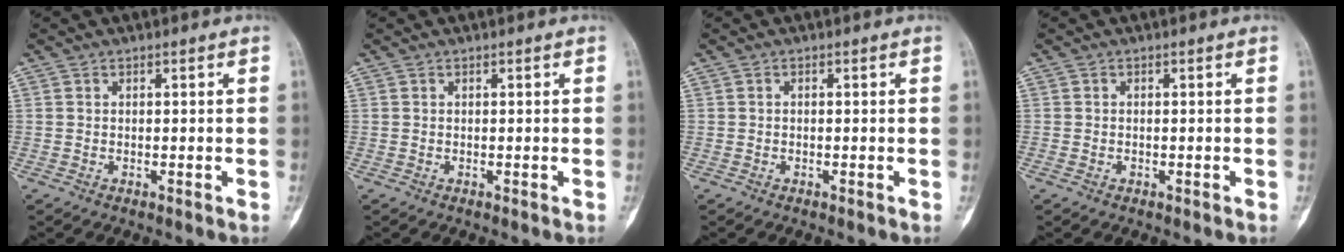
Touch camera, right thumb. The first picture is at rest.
{"total": 0.0}
{"total": 0.0}
{"total": 0.6, "force": [-0.3, 0.5, 0.2], "torque": [-0.002, 0.005, -0.004]}